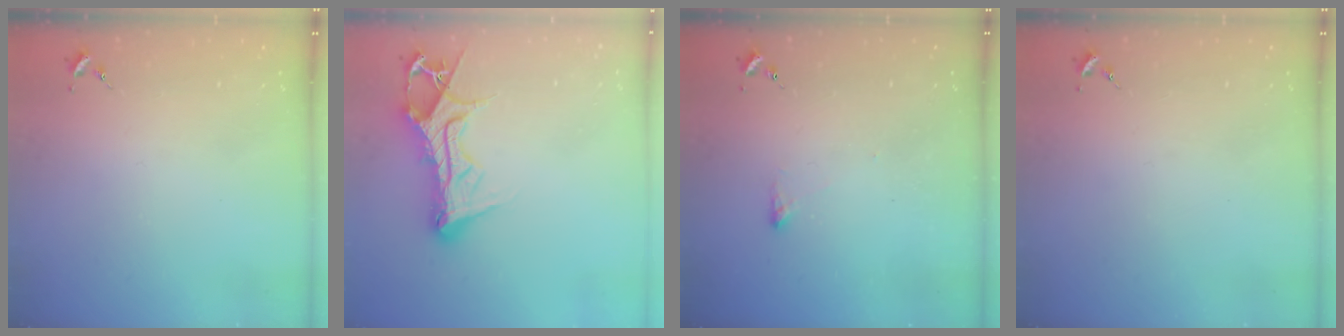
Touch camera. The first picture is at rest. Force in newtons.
{"total": 13.7, "press": 13.7, "slide": 1.4}
{"total": 2.4, "press": 2.4, "slide": 0.5}
{"total": 0.0}